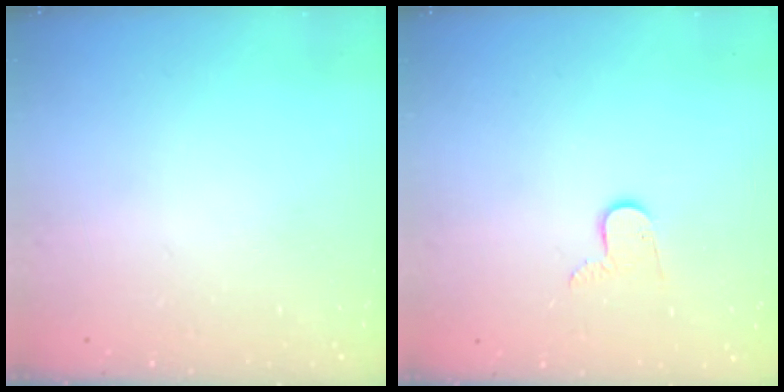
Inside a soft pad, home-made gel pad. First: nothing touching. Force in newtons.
{"total": 6.3, "press": 6.3, "slide": 0.6}